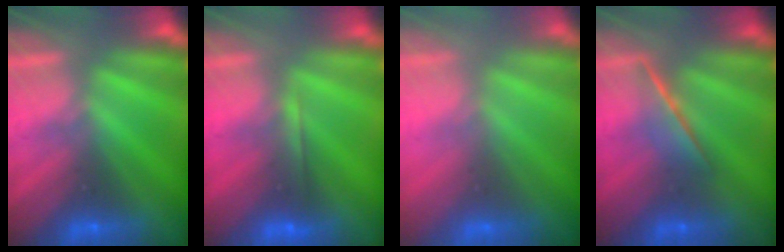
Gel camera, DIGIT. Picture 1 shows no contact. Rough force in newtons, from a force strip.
{"total": 1.9}
{"total": 2.8}
{"total": 1.6}